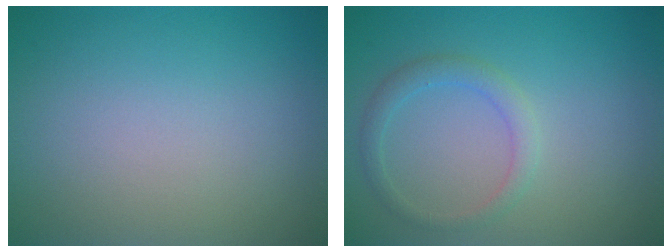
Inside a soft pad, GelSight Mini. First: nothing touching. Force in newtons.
{"total": 1.9, "press": 1.9, "slide": 0.1}